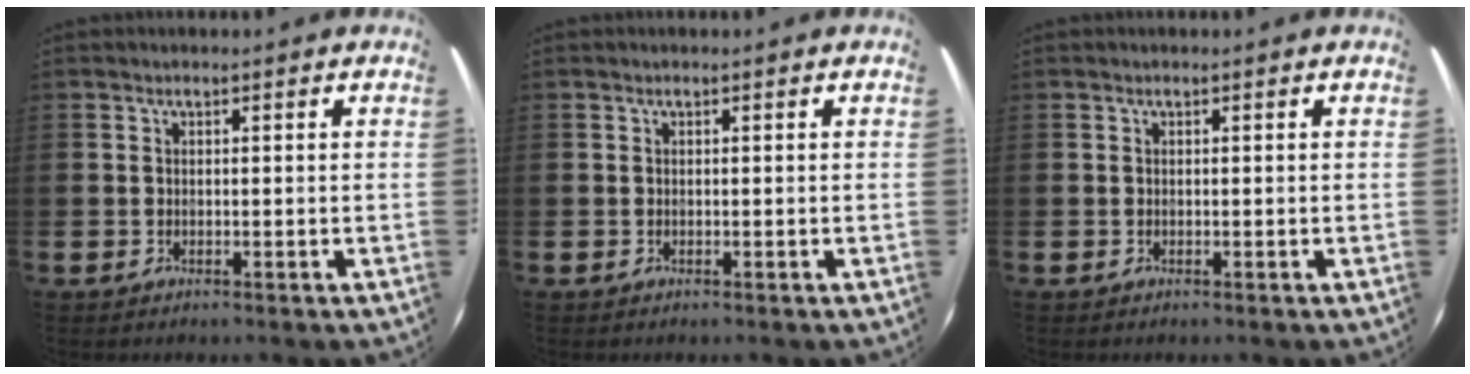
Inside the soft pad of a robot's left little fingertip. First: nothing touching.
{"total": 0.0}
{"total": 0.0}